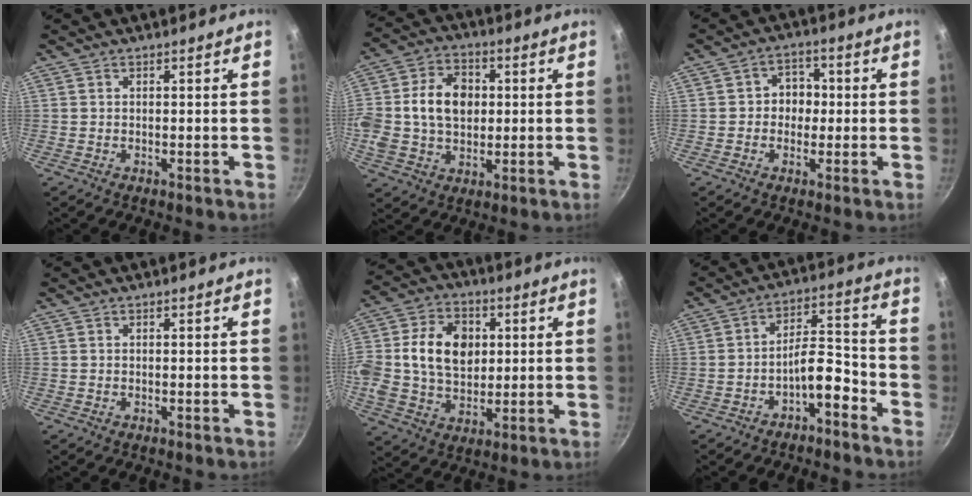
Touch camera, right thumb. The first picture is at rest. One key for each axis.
{"total": 15.8, "fx": 1.3, "fy": 11.8, "fz": 10.4, "tx": -0.182, "ty": 0.023, "tz": 0.015}
{"total": 5.5, "fx": -0.2, "fy": 4.7, "fz": 2.7, "tx": 0.001, "ty": 0.011, "tz": -0.010}
{"total": 0.0}
{"total": 18.2, "fx": 2.4, "fy": 13.6, "fz": 11.9, "tx": -0.215, "ty": 0.021, "tz": 0.036}
{"total": 7.3, "fx": -4.3, "fy": 2.9, "fz": 5.2, "tx": -0.068, "ty": 0.061, "tz": -0.068}